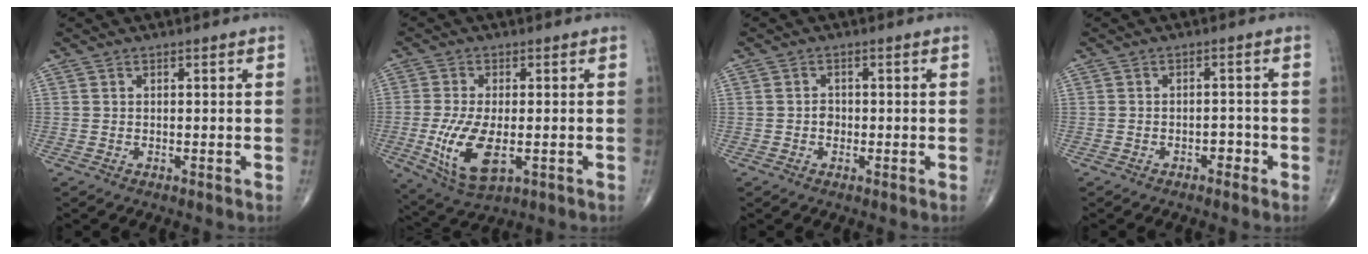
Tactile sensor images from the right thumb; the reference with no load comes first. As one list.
[{"total": 10.9, "force": [-2.4, 5.0, 9.4], "torque": [-0.186, -0.018, -0.034]}, {"total": 1.6, "force": [-0.4, 1.3, 0.8], "torque": [-0.008, 0.004, -0.007]}, {"total": 1.9, "force": [-1.2, 1.1, 1.0], "torque": [-0.003, 0.008, -0.022]}]